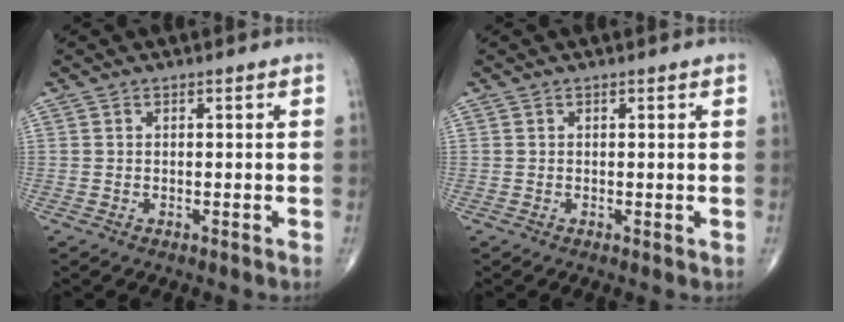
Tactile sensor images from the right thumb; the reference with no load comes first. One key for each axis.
{"total": 0.0}